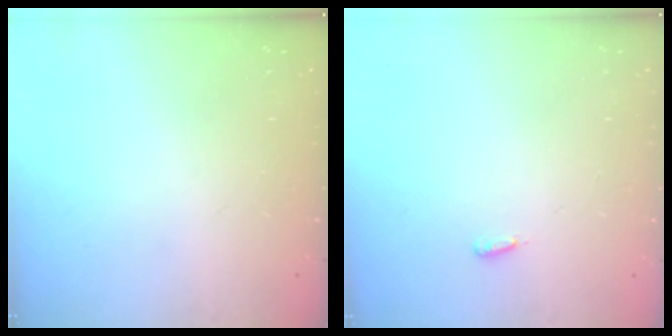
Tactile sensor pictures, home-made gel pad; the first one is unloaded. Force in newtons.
{"total": 2.7, "press": 2.6, "slide": 0.9}